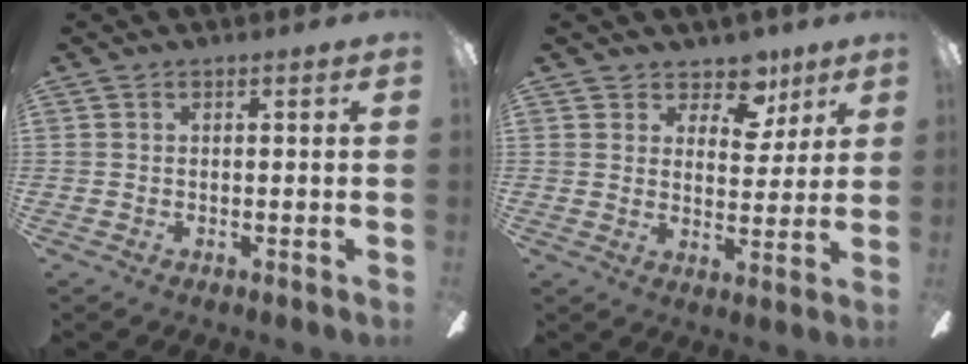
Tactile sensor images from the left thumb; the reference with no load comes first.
{"total": 8.6, "force": [5.9, 5.3, 3.3], "torque": [-0.041, -0.032, 0.104]}